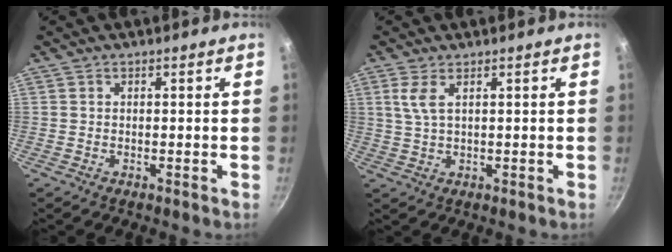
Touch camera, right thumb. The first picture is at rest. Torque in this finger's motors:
{"motor_torque": [-0.43, -0.08, 0.47, 0.35, 0.00]}